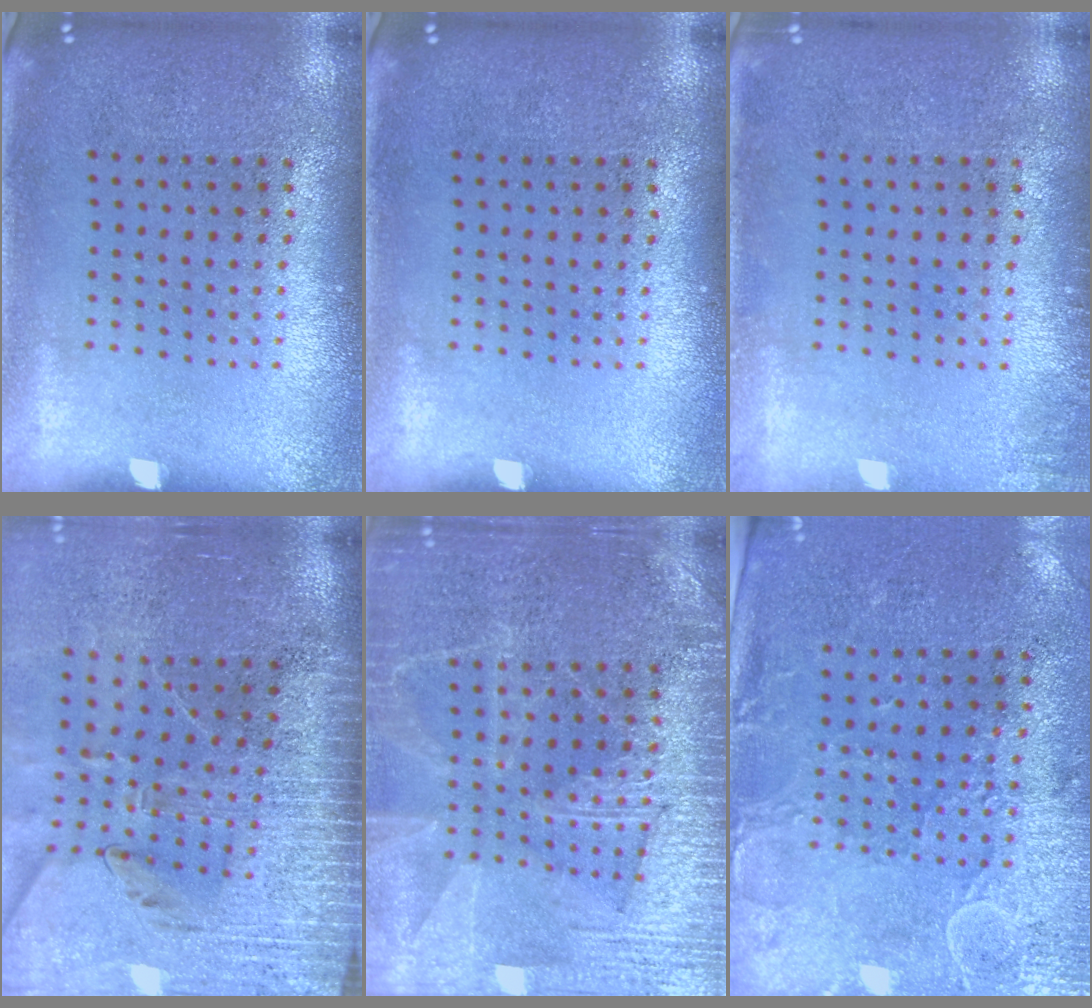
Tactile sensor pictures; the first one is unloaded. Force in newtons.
{"total": 0.0}
{"total": 1.0, "press": 1.0, "slide": 0.2}
{"total": 3.7, "press": 3.2, "slide": 1.9}
{"total": 3.7, "press": 3.6, "slide": 0.4}
{"total": 3.0, "press": 2.5, "slide": 1.6}